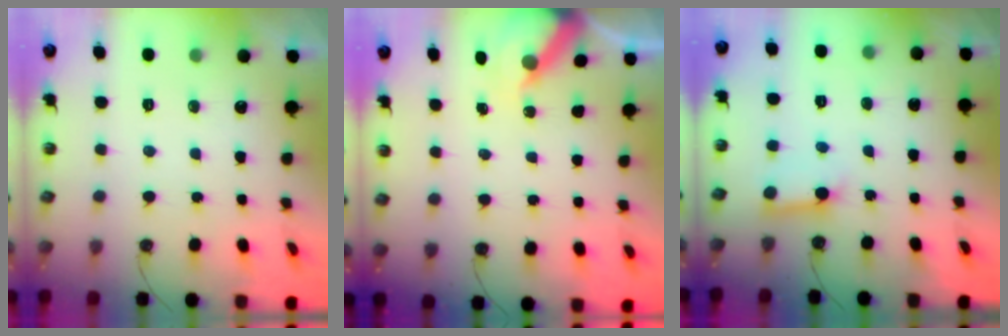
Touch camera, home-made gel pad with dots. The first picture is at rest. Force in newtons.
{"total": 6.1, "press": 6.1, "slide": 0.6}
{"total": 6.8, "press": 6.8, "slide": 0.7}